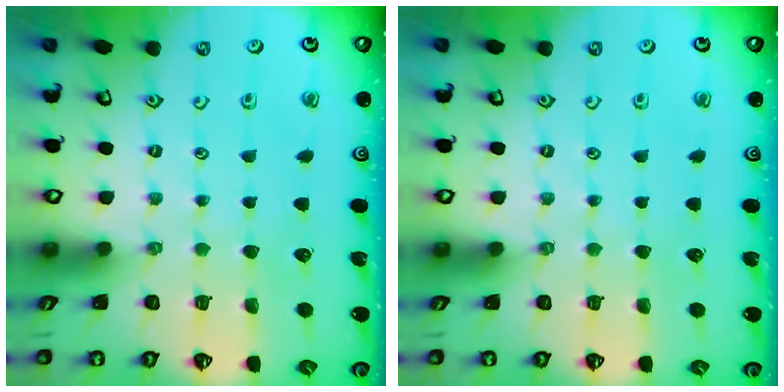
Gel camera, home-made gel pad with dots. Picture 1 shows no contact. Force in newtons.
{"total": 0.0}